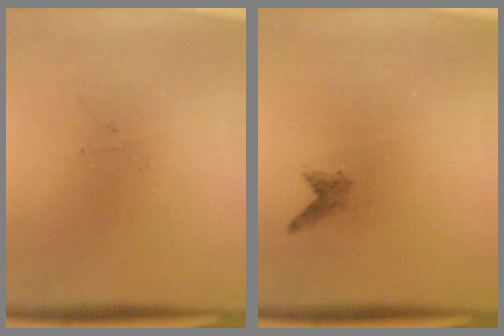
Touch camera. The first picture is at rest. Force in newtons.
{"total": 1.0}